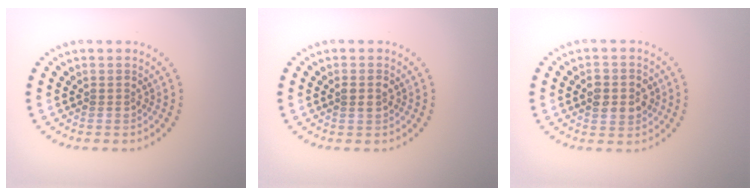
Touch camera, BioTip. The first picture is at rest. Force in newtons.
{"total": 1.1, "press": 1.0, "slide": 0.4}
{"total": 2.7, "press": 2.7, "slide": 0.1}